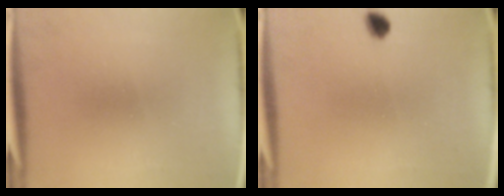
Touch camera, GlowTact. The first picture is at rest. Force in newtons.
{"total": 2.4}